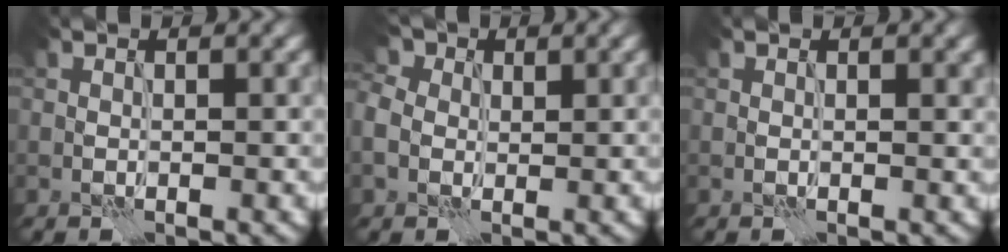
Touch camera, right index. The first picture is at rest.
{"total": 3.7, "force": [1.0, 3.2, 1.7], "torque": [-0.042, 0.012, 0.010]}
{"total": 0.8, "force": [0.4, 0.4, 0.6], "torque": [-0.001, 0.000, 0.010]}